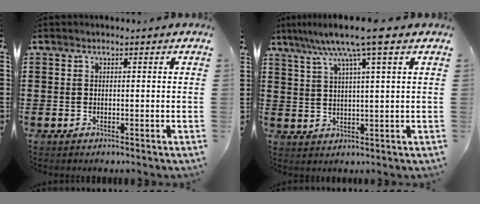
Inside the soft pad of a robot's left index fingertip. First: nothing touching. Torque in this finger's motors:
{"motor_torque": [1.27, -0.14, 0.95, 0.21]}